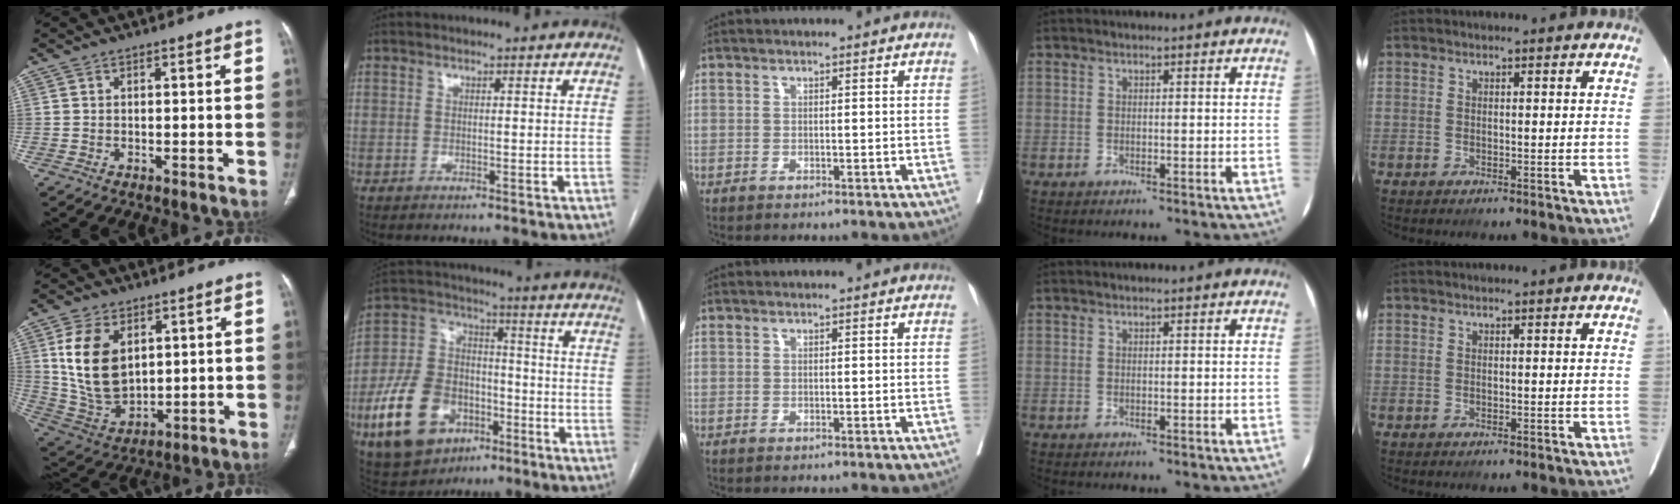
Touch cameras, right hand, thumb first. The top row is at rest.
{"thumb": {"total": 14.8, "force": [4.1, 9.6, 10.5], "torque": [-0.177, -0.020, 0.096]}, "index": {"total": 16.5, "force": [-6.9, 11.3, 9.9], "torque": [-0.221, 0.020, -0.113]}}